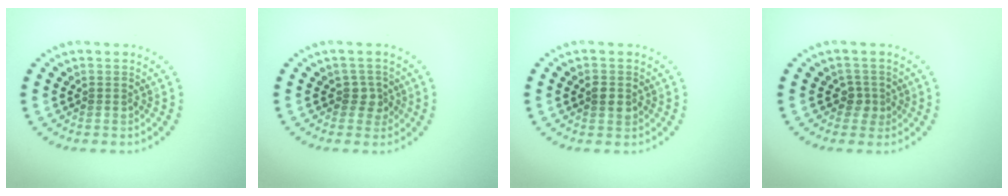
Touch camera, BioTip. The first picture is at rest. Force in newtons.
{"total": 1.7, "press": 1.4, "slide": 1.0}
{"total": 1.8, "press": 1.8, "slide": 0.1}
{"total": 1.6, "press": 1.1, "slide": 1.2}